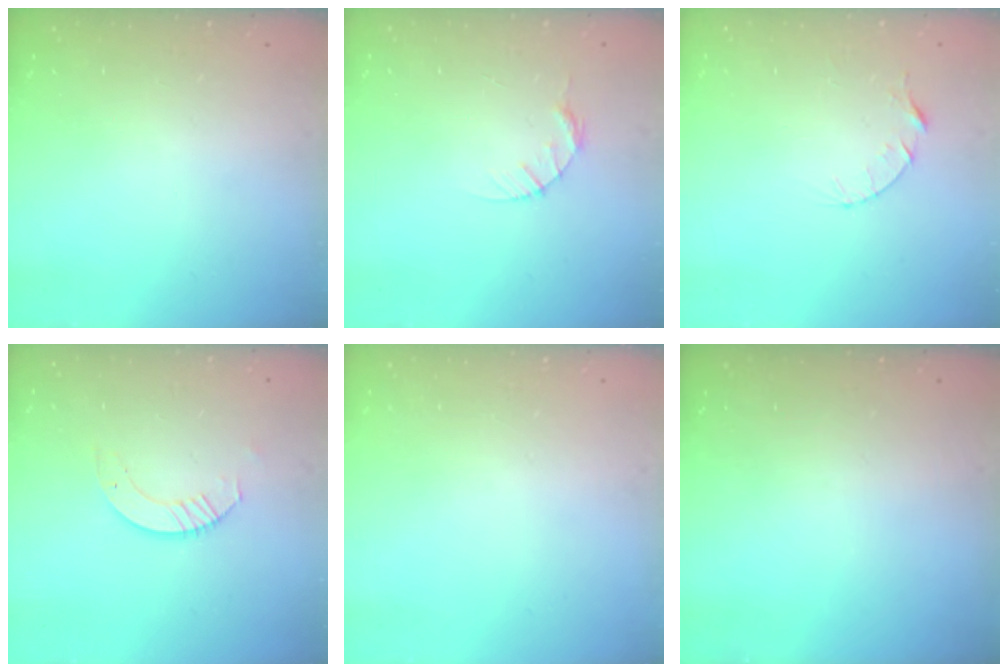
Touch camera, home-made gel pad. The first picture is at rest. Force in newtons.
{"total": 3.9, "press": 3.8, "slide": 0.5}
{"total": 4.3, "press": 4.2, "slide": 0.4}
{"total": 3.2, "press": 3.2, "slide": 0.3}
{"total": 0.0}
{"total": 0.0}